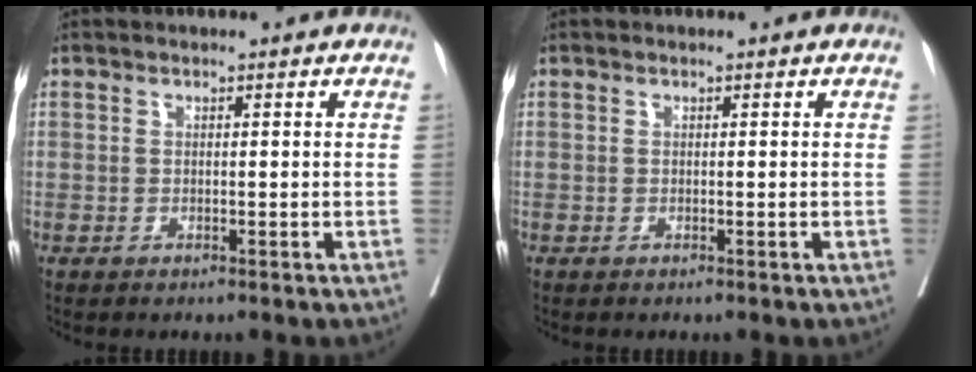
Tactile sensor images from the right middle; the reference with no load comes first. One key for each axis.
{"total": 0.0}